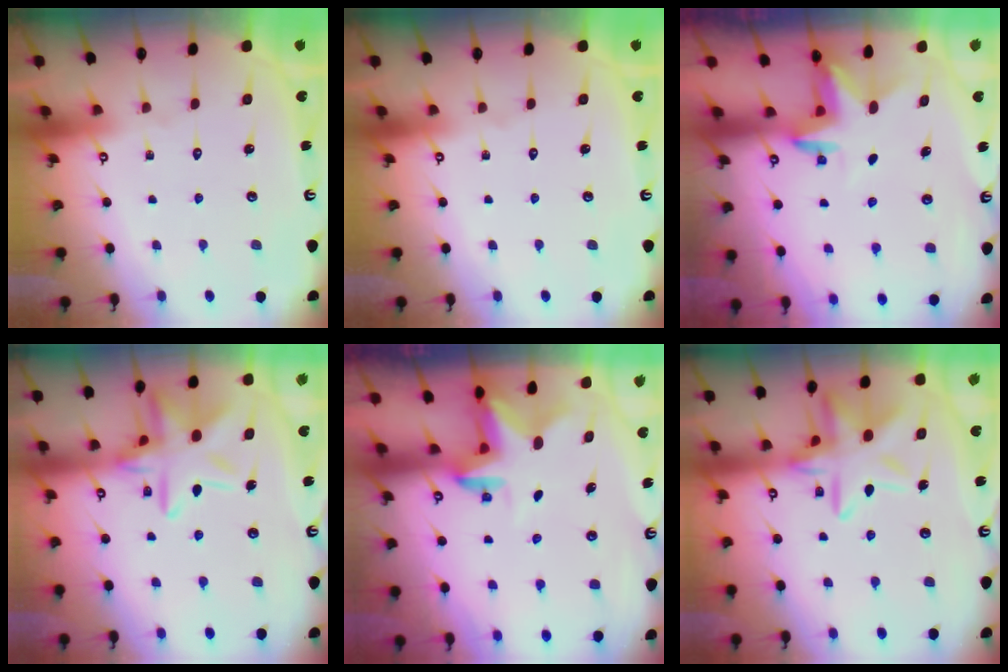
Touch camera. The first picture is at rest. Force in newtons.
{"total": 0.0}
{"total": 3.3, "press": 3.3, "slide": 0.3}
{"total": 14.9, "press": 14.9, "slide": 1.1}
{"total": 2.4, "press": 2.3, "slide": 0.4}
{"total": 16.0, "press": 15.9, "slide": 1.2}